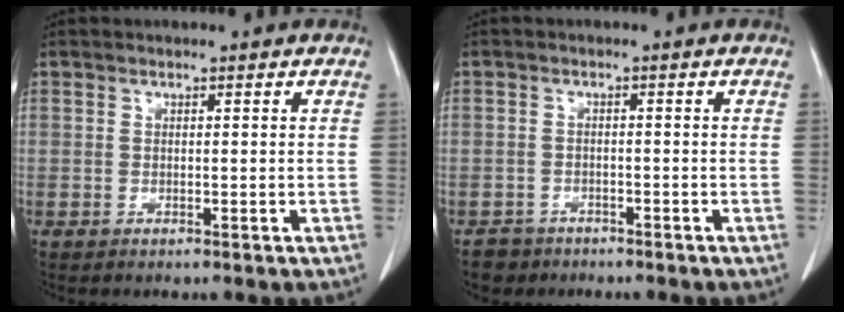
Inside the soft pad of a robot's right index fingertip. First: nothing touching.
{"total": 2.8, "force": [-1.8, 2.1, -0.4], "torque": [0.000, 0.008, -0.033]}